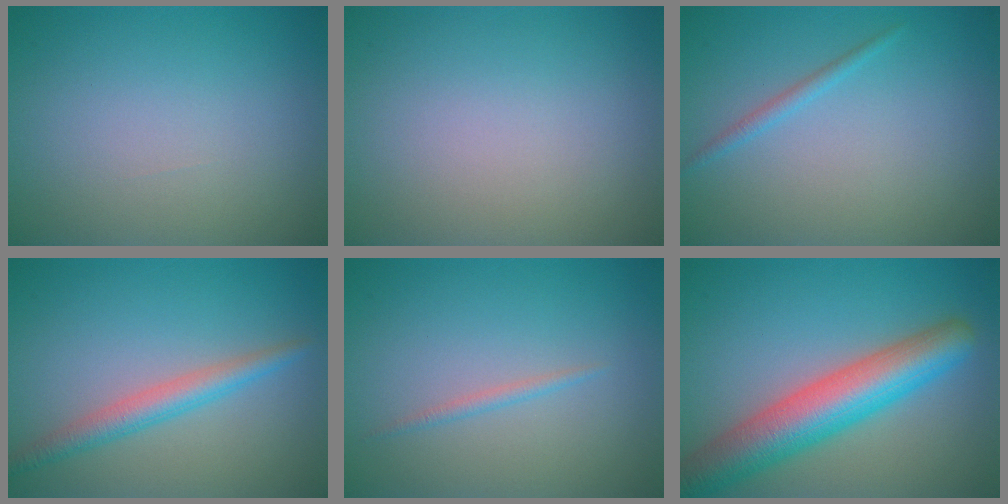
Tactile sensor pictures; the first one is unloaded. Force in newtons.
{"total": 0.0}
{"total": 1.0, "press": 1.0, "slide": 0.1}
{"total": 2.8, "press": 2.8, "slide": 0.1}
{"total": 0.8, "press": 0.8, "slide": 0.0}
{"total": 8.2, "press": 8.2, "slide": 0.3}